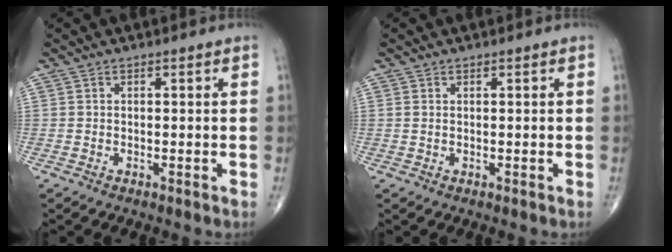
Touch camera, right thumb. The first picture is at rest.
{"total": 0.5, "force": [0.2, 0.3, 0.4], "torque": [-0.011, 0.005, 0.005]}